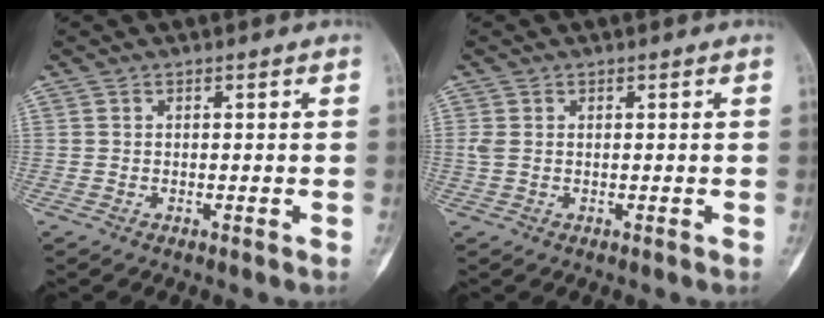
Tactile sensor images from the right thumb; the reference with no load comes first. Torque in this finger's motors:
{"motor_torque": [0.13, 0.15, 0.23, 0.29, 0.00]}